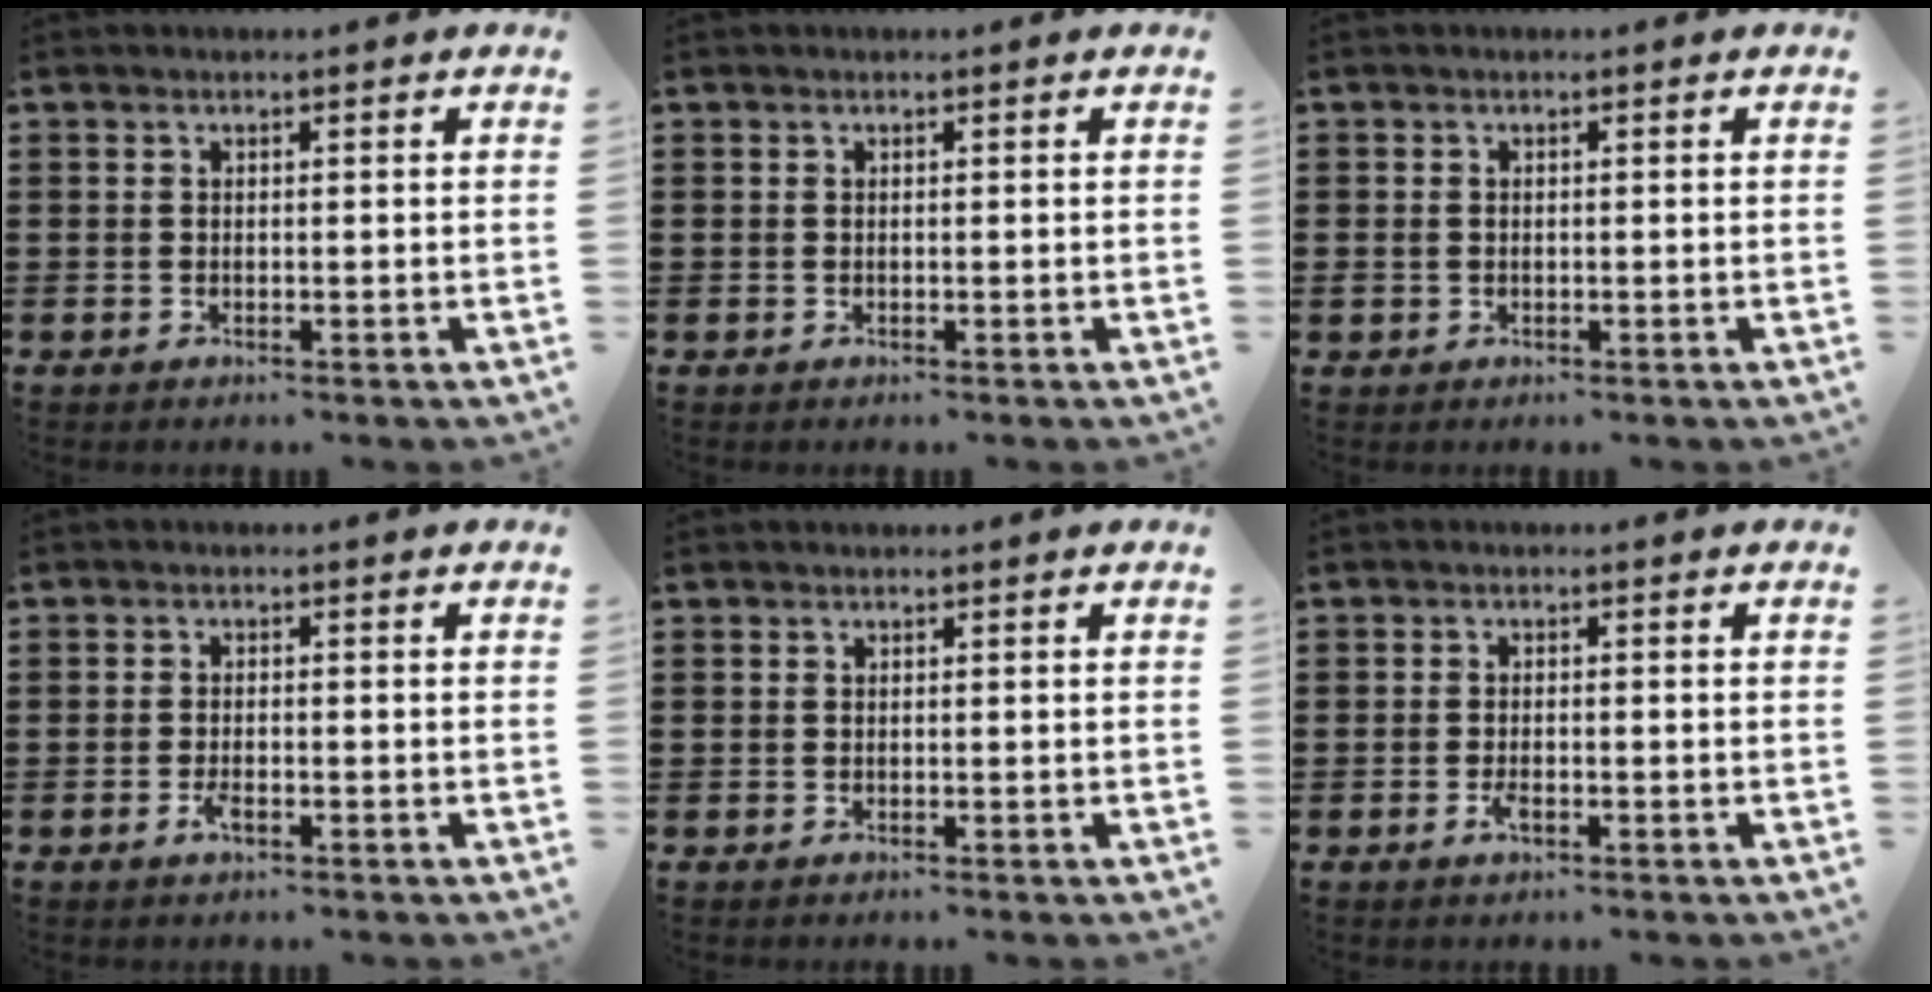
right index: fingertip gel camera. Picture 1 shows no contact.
{"total": 0.0}
{"total": 0.9, "force": [-0.2, 0.8, 0.3], "torque": [-0.009, 0.006, -0.005]}
{"total": 2.0, "force": [-1.0, 0.7, 1.6], "torque": [-0.036, -0.002, -0.021]}
{"total": 0.0}
{"total": 2.0, "force": [-0.9, 0.8, 1.6], "torque": [-0.037, -0.001, -0.018]}